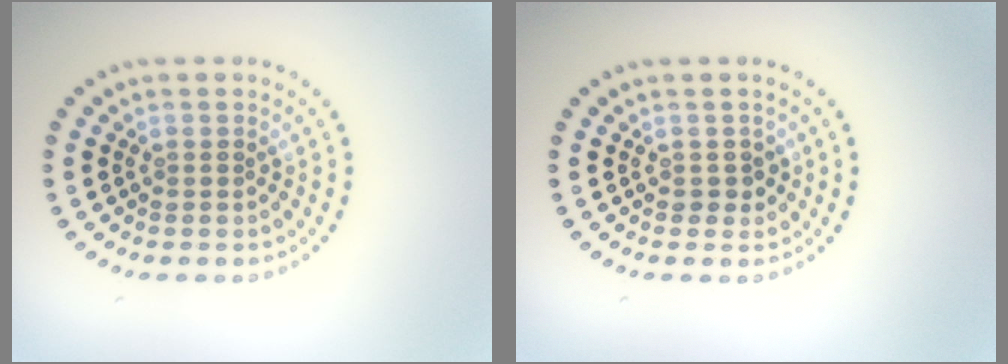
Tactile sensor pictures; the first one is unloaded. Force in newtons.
{"total": 1.1, "press": 1.1, "slide": 0.3}